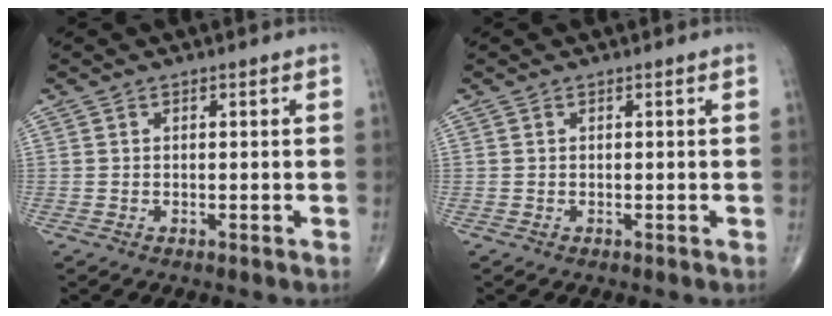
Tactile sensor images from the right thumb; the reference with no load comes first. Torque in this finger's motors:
{"motor_torque": [-0.01, 0.29, -0.04, -0.22, -0.01]}